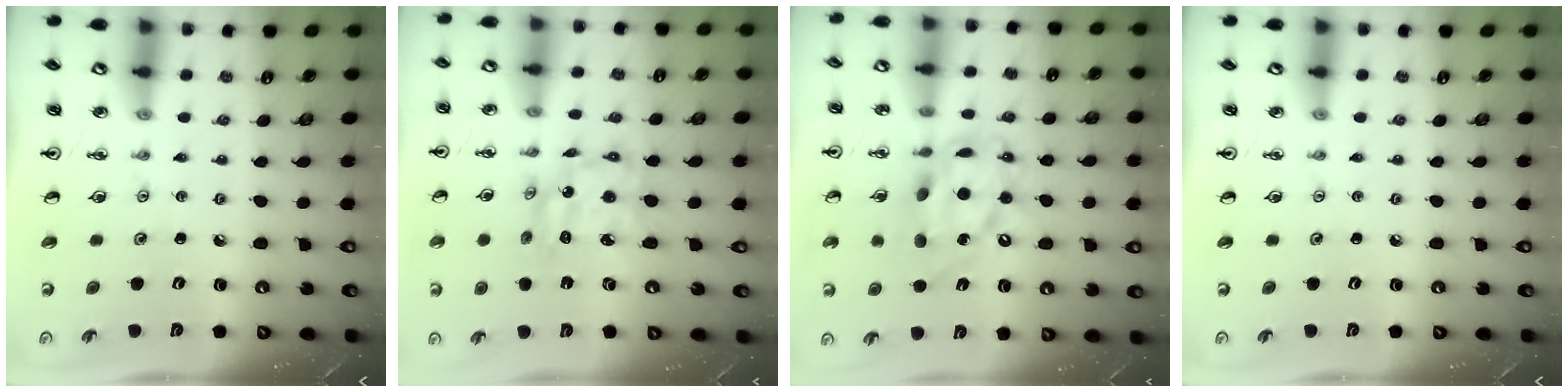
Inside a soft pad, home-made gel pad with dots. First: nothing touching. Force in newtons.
{"total": 10.1, "press": 10.0, "slide": 0.9}
{"total": 15.6, "press": 15.6, "slide": 1.4}
{"total": 0.0}